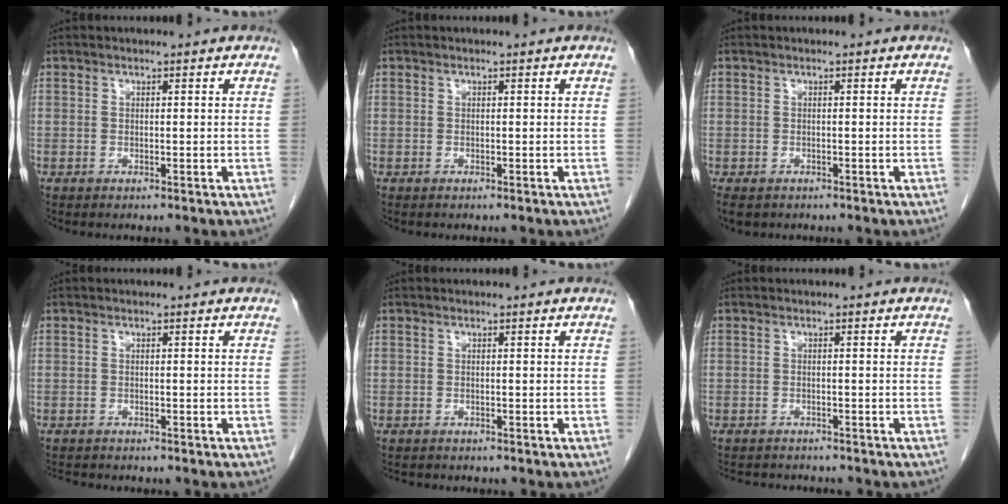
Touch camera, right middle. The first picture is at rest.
{"total": 0.0}
{"total": 4.4, "force": [-3.0, 2.7, 1.8], "torque": [-0.035, -0.006, -0.042]}
{"total": 2.7, "force": [-2.5, 0.8, 0.8], "torque": [-0.013, -0.007, -0.036]}
{"total": 2.0, "force": [-1.8, 0.7, 0.6], "torque": [-0.014, -0.004, -0.022]}
{"total": 5.8, "force": [-5.4, 1.5, 1.4], "torque": [-0.016, -0.003, -0.076]}